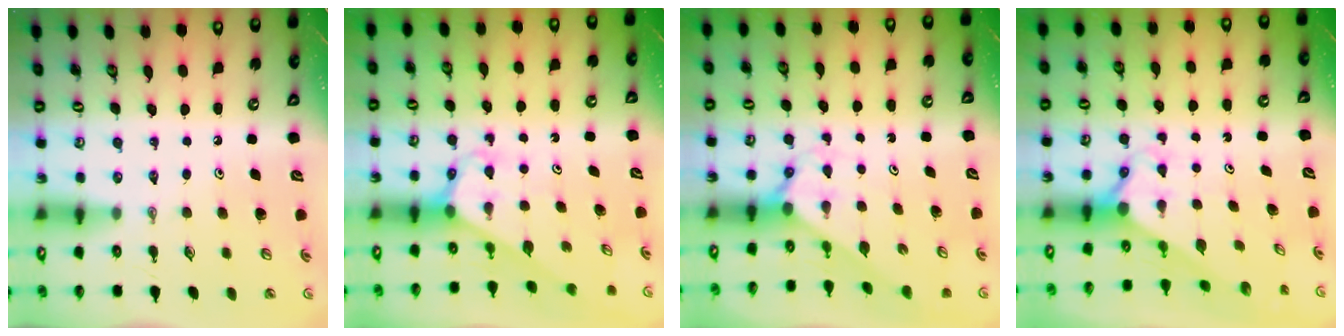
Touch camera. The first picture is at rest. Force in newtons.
{"total": 3.0, "press": 3.0, "slide": 0.2}
{"total": 1.9, "press": 1.9, "slide": 0.2}
{"total": 2.1, "press": 2.1, "slide": 0.2}